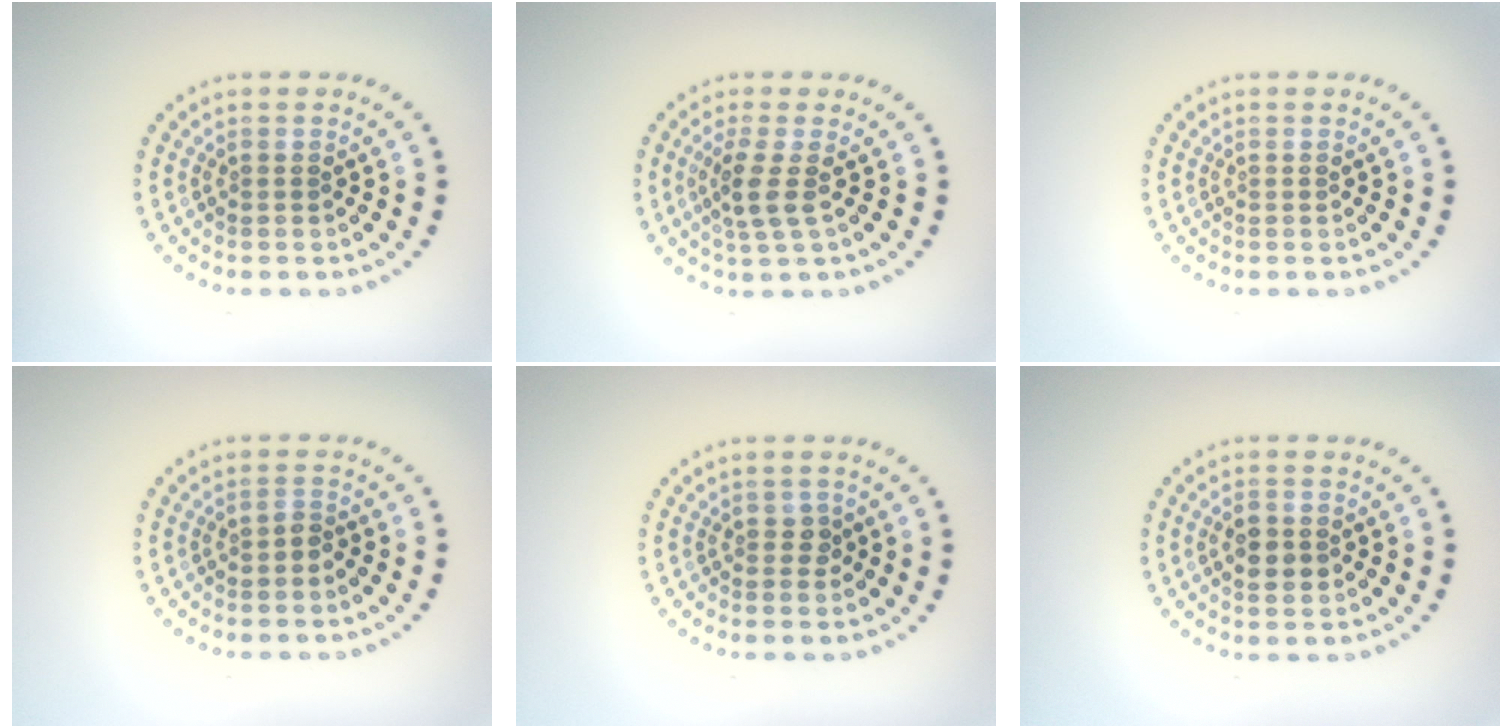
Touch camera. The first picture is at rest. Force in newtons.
{"total": 2.5, "press": 1.9, "slide": 1.5}
{"total": 0.0}
{"total": 1.0, "press": 0.8, "slide": 0.6}
{"total": 1.0, "press": 0.9, "slide": 0.4}
{"total": 2.7, "press": 2.7, "slide": 0.2}